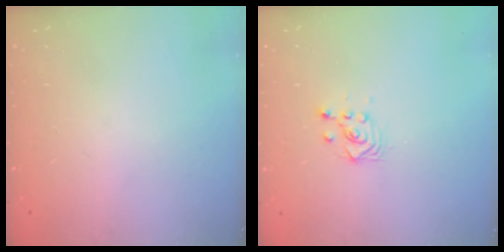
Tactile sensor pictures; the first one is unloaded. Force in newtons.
{"total": 2.9, "press": 2.9, "slide": 0.6}